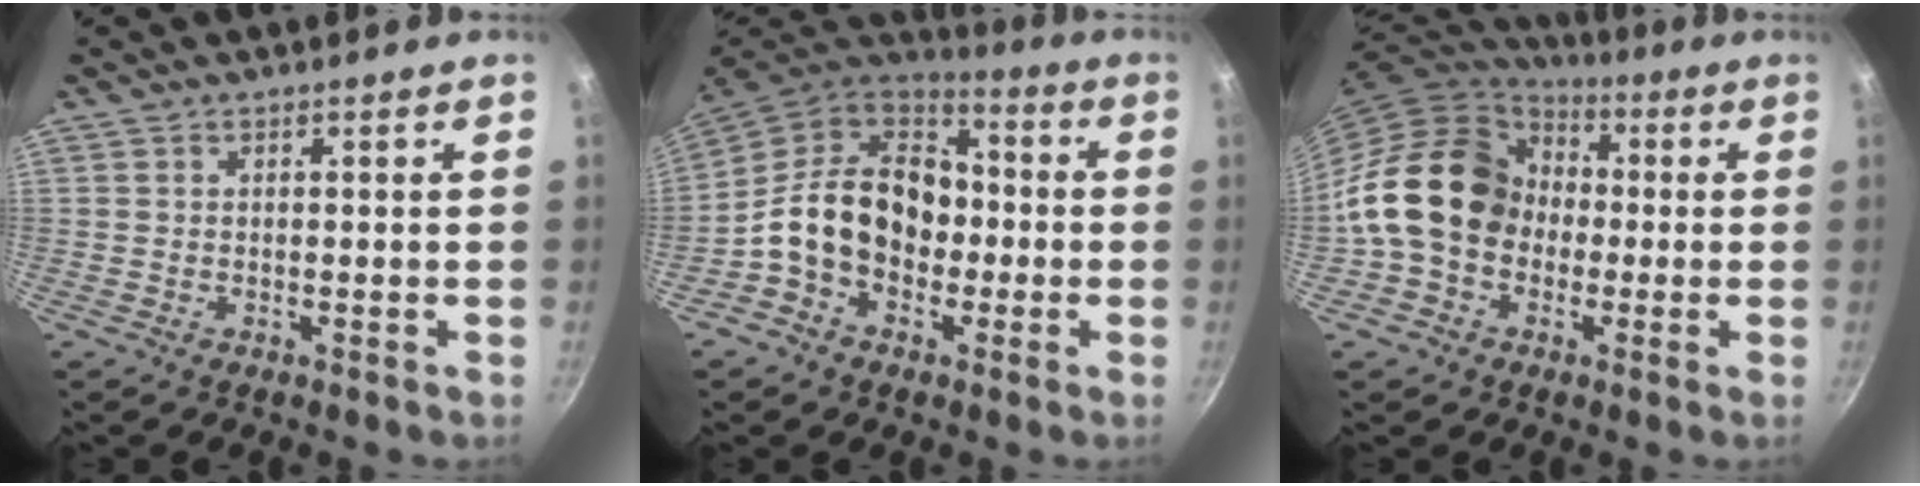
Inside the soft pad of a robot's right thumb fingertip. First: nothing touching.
{"total": 17.6, "force": [-1.9, 13.4, 11.2], "torque": [-0.164, 0.052, -0.045]}
{"total": 17.2, "force": [-0.7, 14.0, 10.0], "torque": [-0.141, 0.046, -0.024]}